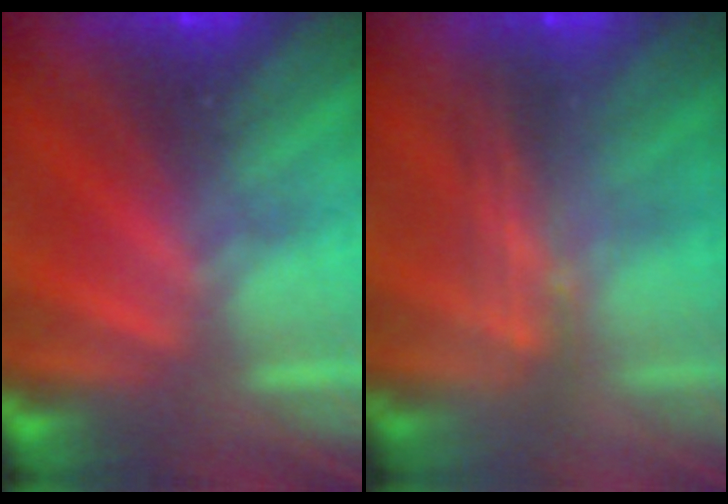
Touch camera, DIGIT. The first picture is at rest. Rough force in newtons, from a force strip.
{"total": 2.4}